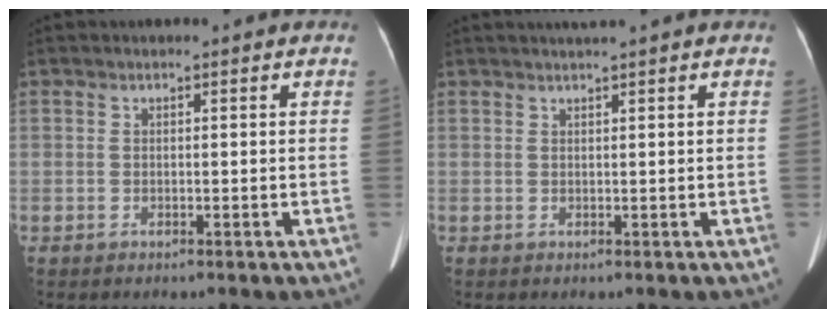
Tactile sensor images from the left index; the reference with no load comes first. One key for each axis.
{"total": 1.6, "fx": 1.3, "fy": -0.5, "fz": 0.7, "tx": -0.008, "ty": 0.008, "tz": 0.028}